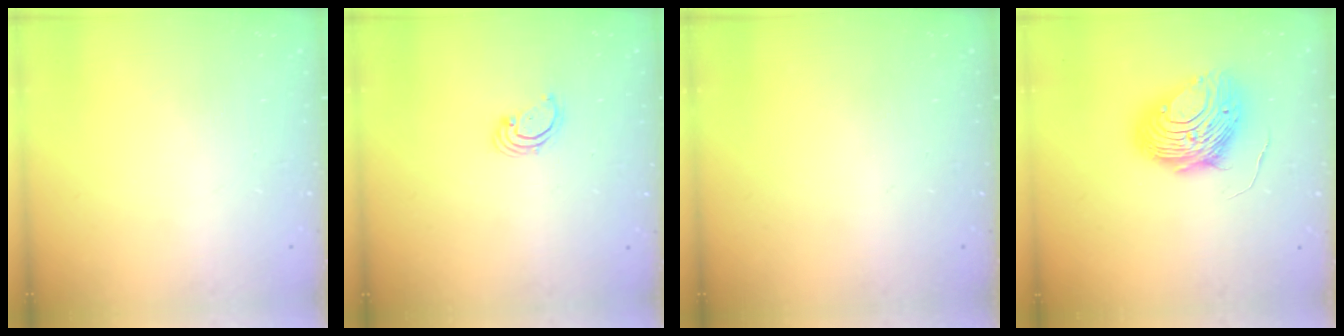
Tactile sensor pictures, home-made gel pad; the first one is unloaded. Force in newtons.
{"total": 2.5, "press": 2.5, "slide": 0.3}
{"total": 0.0}
{"total": 11.1, "press": 11.1, "slide": 0.7}